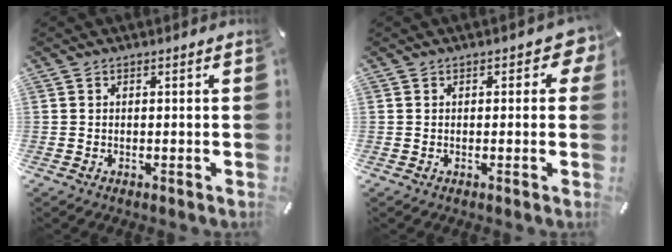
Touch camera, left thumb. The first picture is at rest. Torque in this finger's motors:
{"motor_torque": [0.39, 0.02, 0.25, 0.03, -0.05]}